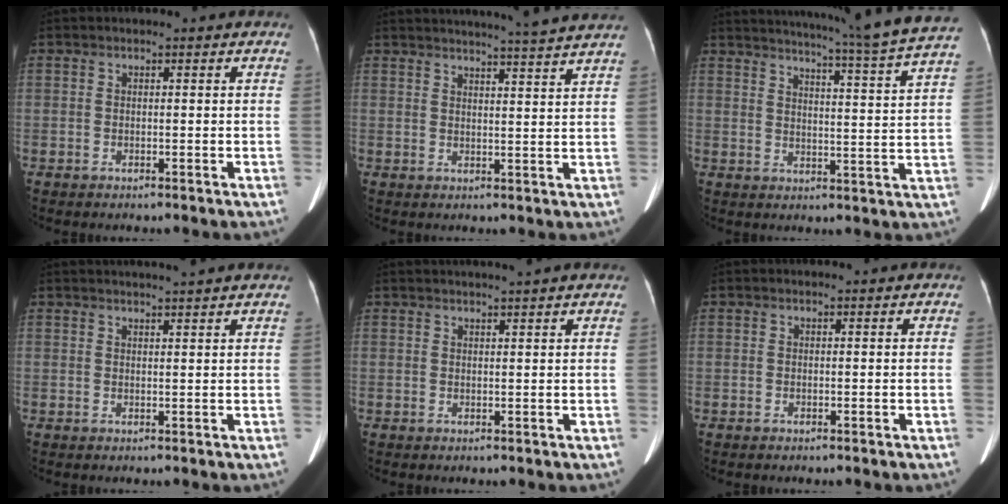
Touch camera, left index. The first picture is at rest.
{"total": 12.7, "force": [11.7, -1.5, 4.6], "torque": [-0.072, -0.019, 0.135]}
{"total": 20.7, "force": [18.3, -2.4, 9.3], "torque": [-0.153, -0.059, 0.226]}
{"total": 5.6, "force": [5.1, -0.4, 2.3], "torque": [-0.031, 0.021, 0.061]}
{"total": 4.1, "force": [3.6, -0.5, 1.8], "torque": [-0.023, 0.018, 0.046]}
{"total": 0.0}